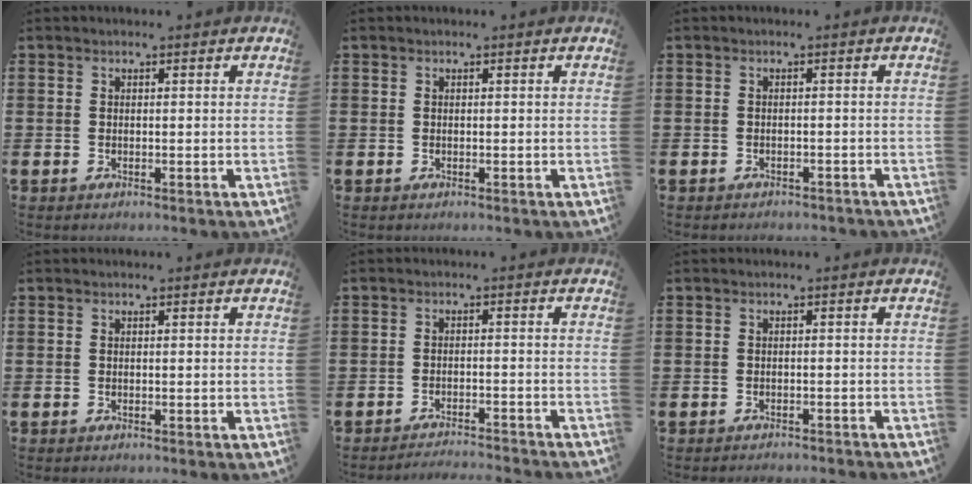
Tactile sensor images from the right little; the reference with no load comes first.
{"total": 0.0}
{"total": 0.8, "force": [-0.8, 0.1, 0.0], "torque": [-0.004, -0.001, -0.017]}
{"total": 0.0}
{"total": 2.0, "force": [-2.0, -0.3, 0.1], "torque": [-0.004, 0.005, -0.041]}
{"total": 0.8, "force": [-0.8, -0.1, 0.0], "torque": [-0.001, 0.001, -0.017]}